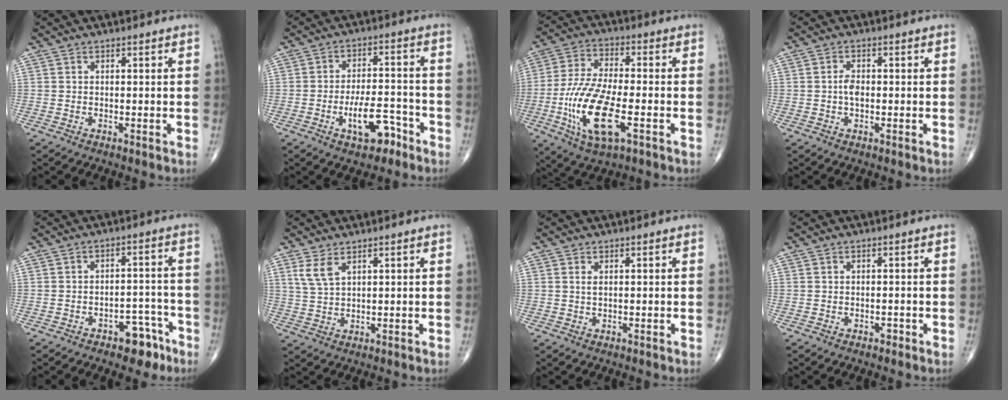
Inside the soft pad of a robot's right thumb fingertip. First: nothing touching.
{"total": 8.8, "force": [-4.5, 3.9, 6.5], "torque": [-0.096, 0.034, -0.070]}
{"total": 16.1, "force": [-4.8, 6.0, 14.1], "torque": [-0.298, 0.007, -0.083]}
{"total": 2.6, "force": [-0.2, 1.5, 2.1], "torque": [-0.040, 0.004, -0.008]}
{"total": 6.8, "force": [-4.3, 3.7, 3.8], "torque": [-0.024, 0.044, -0.056]}
{"total": 4.2, "force": [2.4, 1.7, 3.0], "torque": [-0.066, -0.006, 0.057]}
{"total": 1.1, "force": [0.4, 0.4, 0.9], "torque": [-0.022, 0.001, 0.009]}
{"total": 0.6, "force": [-0.4, 0.4, 0.2], "torque": [-0.002, 0.001, -0.009]}